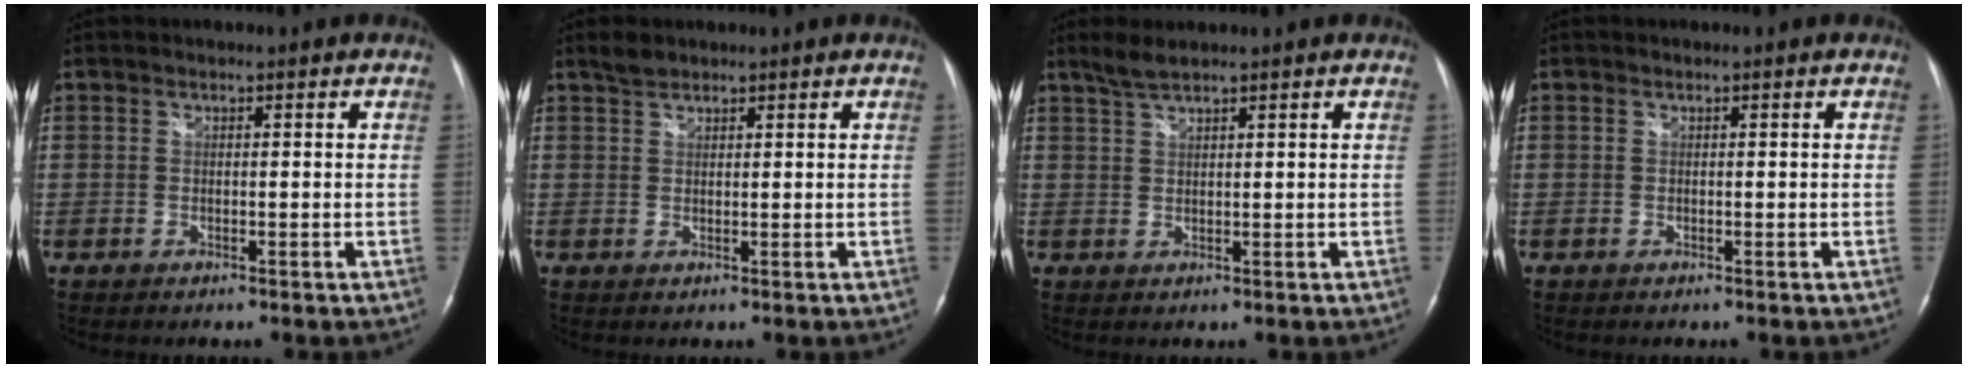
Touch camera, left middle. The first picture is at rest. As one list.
[{"total": 1.9, "force": [1.6, 0.8, 0.5], "torque": [-0.012, 0.006, 0.029]}, {"total": 2.4, "force": [2.1, 0.1, 1.1], "torque": [-0.030, 0.008, 0.045]}, {"total": 0.0}]